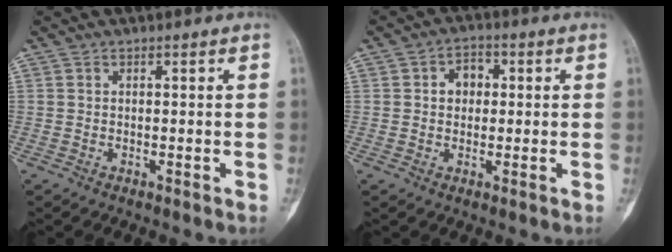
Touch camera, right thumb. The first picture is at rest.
{"total": 4.5, "force": [0.6, 3.6, 2.6], "torque": [-0.018, 0.011, 0.003]}